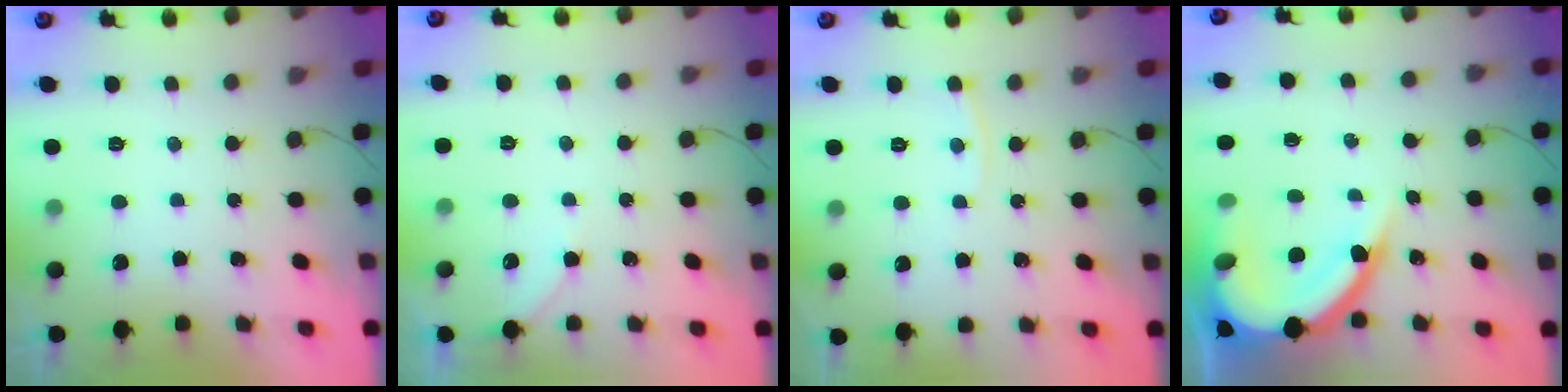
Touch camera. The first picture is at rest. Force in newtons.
{"total": 3.5, "press": 3.5, "slide": 0.5}
{"total": 3.7, "press": 3.6, "slide": 0.5}
{"total": 15.6, "press": 15.5, "slide": 1.5}